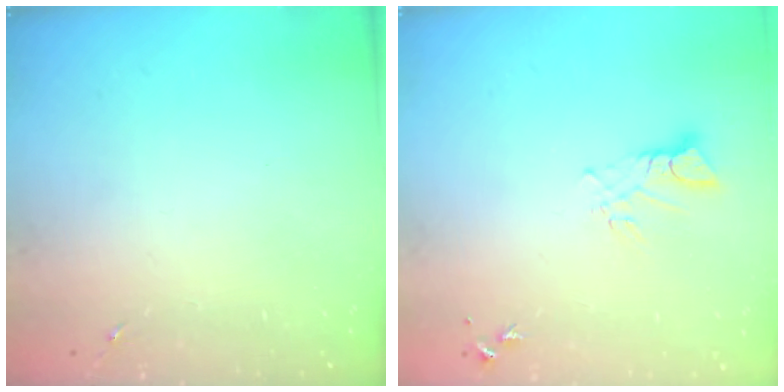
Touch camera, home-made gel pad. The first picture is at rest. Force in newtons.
{"total": 4.0, "press": 4.0, "slide": 0.4}